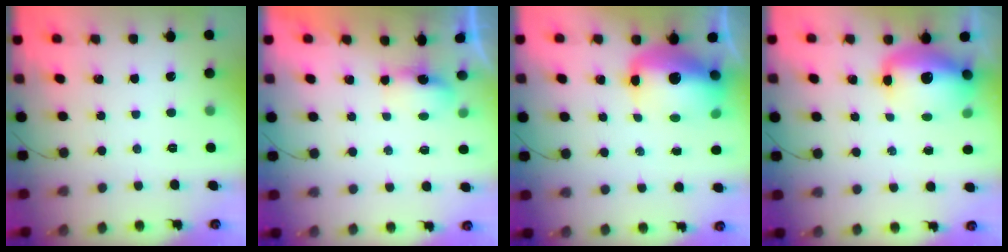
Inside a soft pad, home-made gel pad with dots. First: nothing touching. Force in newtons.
{"total": 3.7, "press": 3.7, "slide": 0.6}
{"total": 14.9, "press": 14.5, "slide": 3.4}
{"total": 12.3, "press": 11.8, "slide": 3.4}